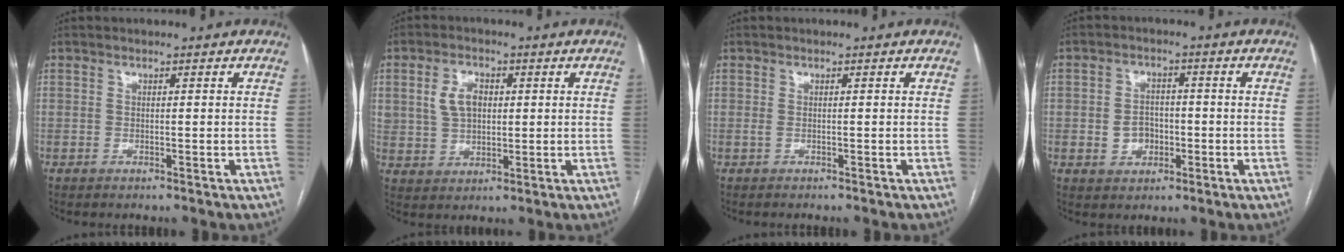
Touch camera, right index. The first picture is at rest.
{"total": 5.9, "force": [1.5, 4.1, 4.0], "torque": [-0.083, 0.013, 0.033]}
{"total": 1.0, "force": [-0.8, 0.0, 0.7], "torque": [-0.012, -0.001, -0.009]}
{"total": 4.5, "force": [-1.0, 3.6, 2.4], "torque": [-0.042, 0.009, -0.009]}